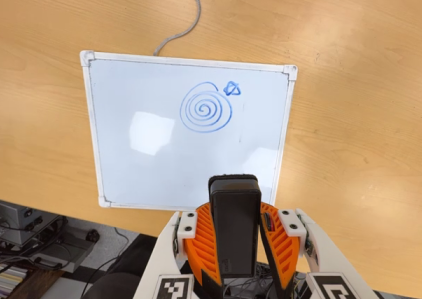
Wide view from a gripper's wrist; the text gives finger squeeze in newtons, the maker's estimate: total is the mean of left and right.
{"total": 11.3, "left": 9.5, "right": 13.0}